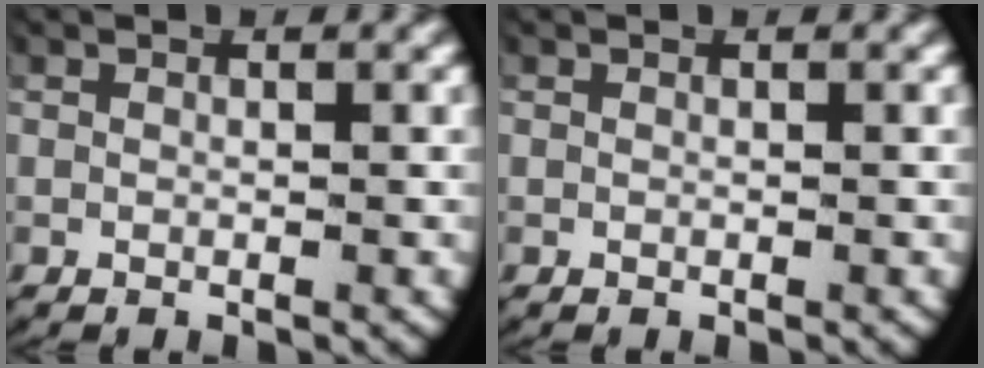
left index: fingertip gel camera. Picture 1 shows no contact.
{"total": 0.0}